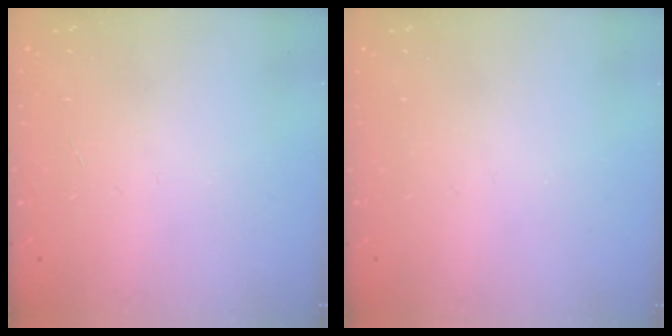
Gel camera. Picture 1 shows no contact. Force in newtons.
{"total": 0.0}